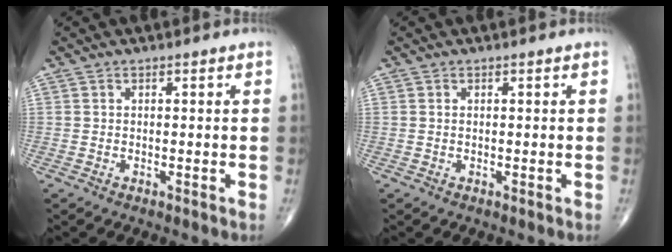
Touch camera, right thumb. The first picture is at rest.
{"total": 0.0}